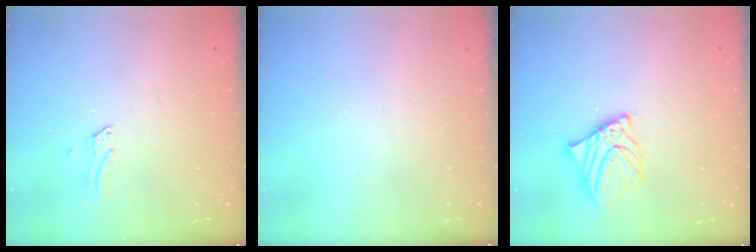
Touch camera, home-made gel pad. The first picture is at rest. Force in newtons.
{"total": 0.0}
{"total": 9.6, "press": 9.4, "slide": 1.8}